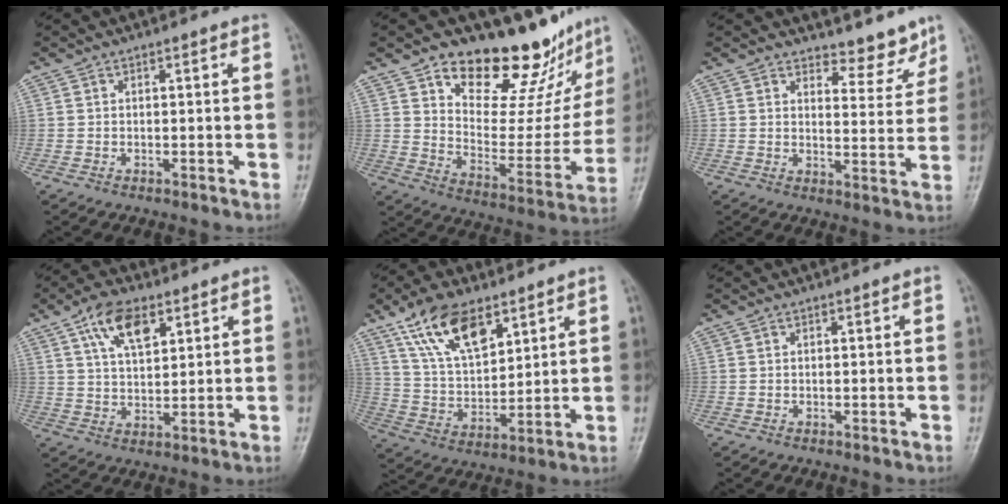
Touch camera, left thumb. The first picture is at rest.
{"total": 21.5, "force": [16.6, 9.0, 10.4], "torque": [-0.088, -0.112, 0.243]}
{"total": 6.3, "force": [5.8, 2.4, 1.1], "torque": [0.008, -0.056, 0.078]}
{"total": 9.1, "force": [4.8, 4.5, 6.3], "torque": [-0.098, -0.018, 0.087]}
{"total": 14.5, "force": [8.7, 6.9, 9.3], "torque": [-0.141, -0.033, 0.169]}
{"total": 0.0}